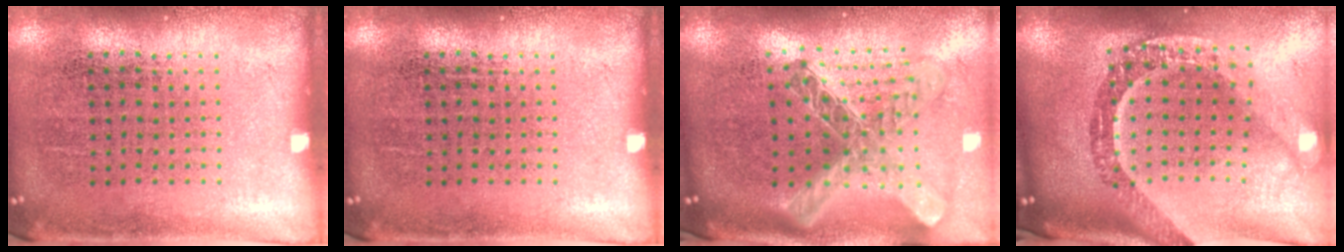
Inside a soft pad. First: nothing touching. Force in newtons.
{"total": 0.0}
{"total": 2.8, "press": 2.1, "slide": 1.9}
{"total": 3.2, "press": 2.3, "slide": 2.2}